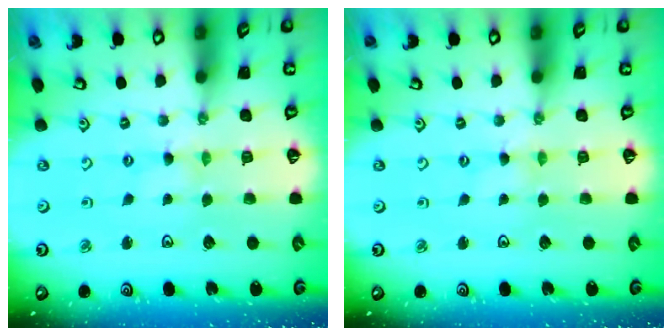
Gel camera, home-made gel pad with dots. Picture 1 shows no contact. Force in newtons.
{"total": 0.9, "press": 0.9, "slide": 0.1}